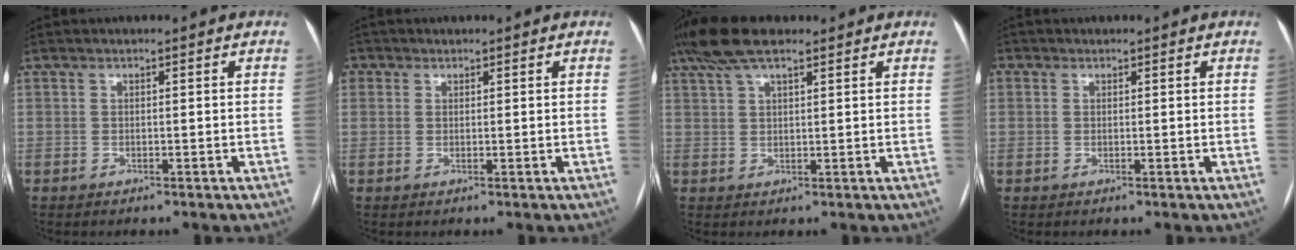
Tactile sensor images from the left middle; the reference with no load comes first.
{"total": 1.4, "force": [0.5, 1.3, 0.1], "torque": [0.009, 0.000, 0.006]}
{"total": 8.1, "force": [6.0, 2.1, 5.0], "torque": [-0.105, 0.034, 0.110]}
{"total": 0.5, "force": [0.0, 0.5, -0.1], "torque": [0.012, -0.003, -0.003]}